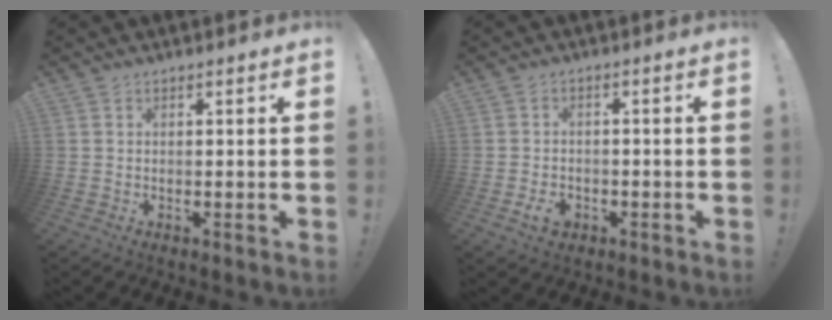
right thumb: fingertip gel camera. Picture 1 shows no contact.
{"total": 4.3, "force": [-2.2, 3.0, 2.2], "torque": [-0.035, 0.006, -0.040]}